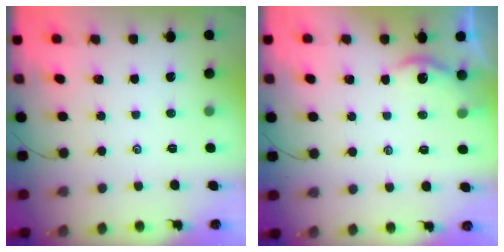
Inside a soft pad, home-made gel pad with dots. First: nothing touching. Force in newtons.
{"total": 3.2, "press": 3.1, "slide": 0.4}